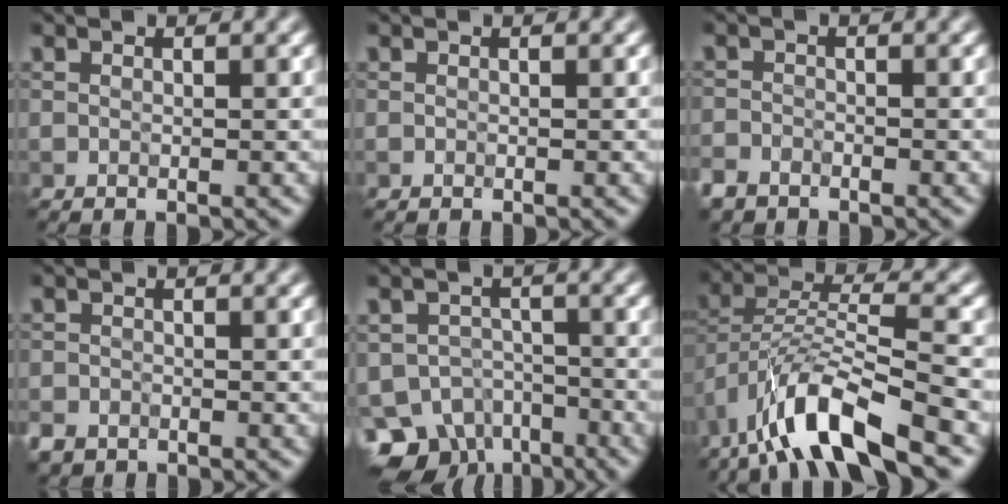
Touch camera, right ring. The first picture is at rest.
{"total": 0.0}
{"total": 1.8, "force": [-1.6, 0.9, 0.2], "torque": [-0.003, -0.004, -0.038]}
{"total": 1.6, "force": [-1.2, 1.0, 0.2], "torque": [0.000, -0.003, -0.027]}
{"total": 7.5, "force": [-5.3, 4.7, 2.5], "torque": [-0.029, -0.017, -0.083]}
{"total": 9.1, "force": [-5.6, 2.6, 6.7], "torque": [-0.122, 0.005, -0.104]}